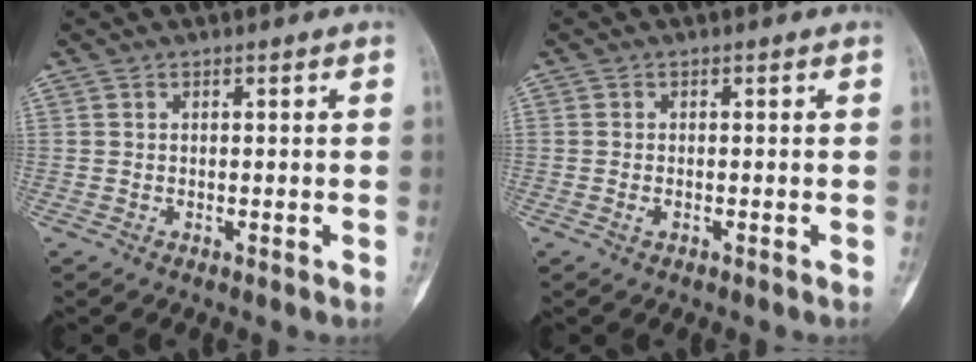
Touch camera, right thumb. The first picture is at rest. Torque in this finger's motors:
{"motor_torque": [-0.42, -0.11, -0.02, 0.13, 0.07]}